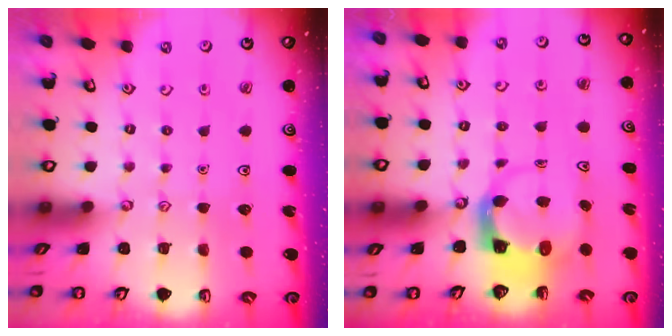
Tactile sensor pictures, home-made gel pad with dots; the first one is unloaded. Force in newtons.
{"total": 3.7, "press": 3.6, "slide": 0.5}